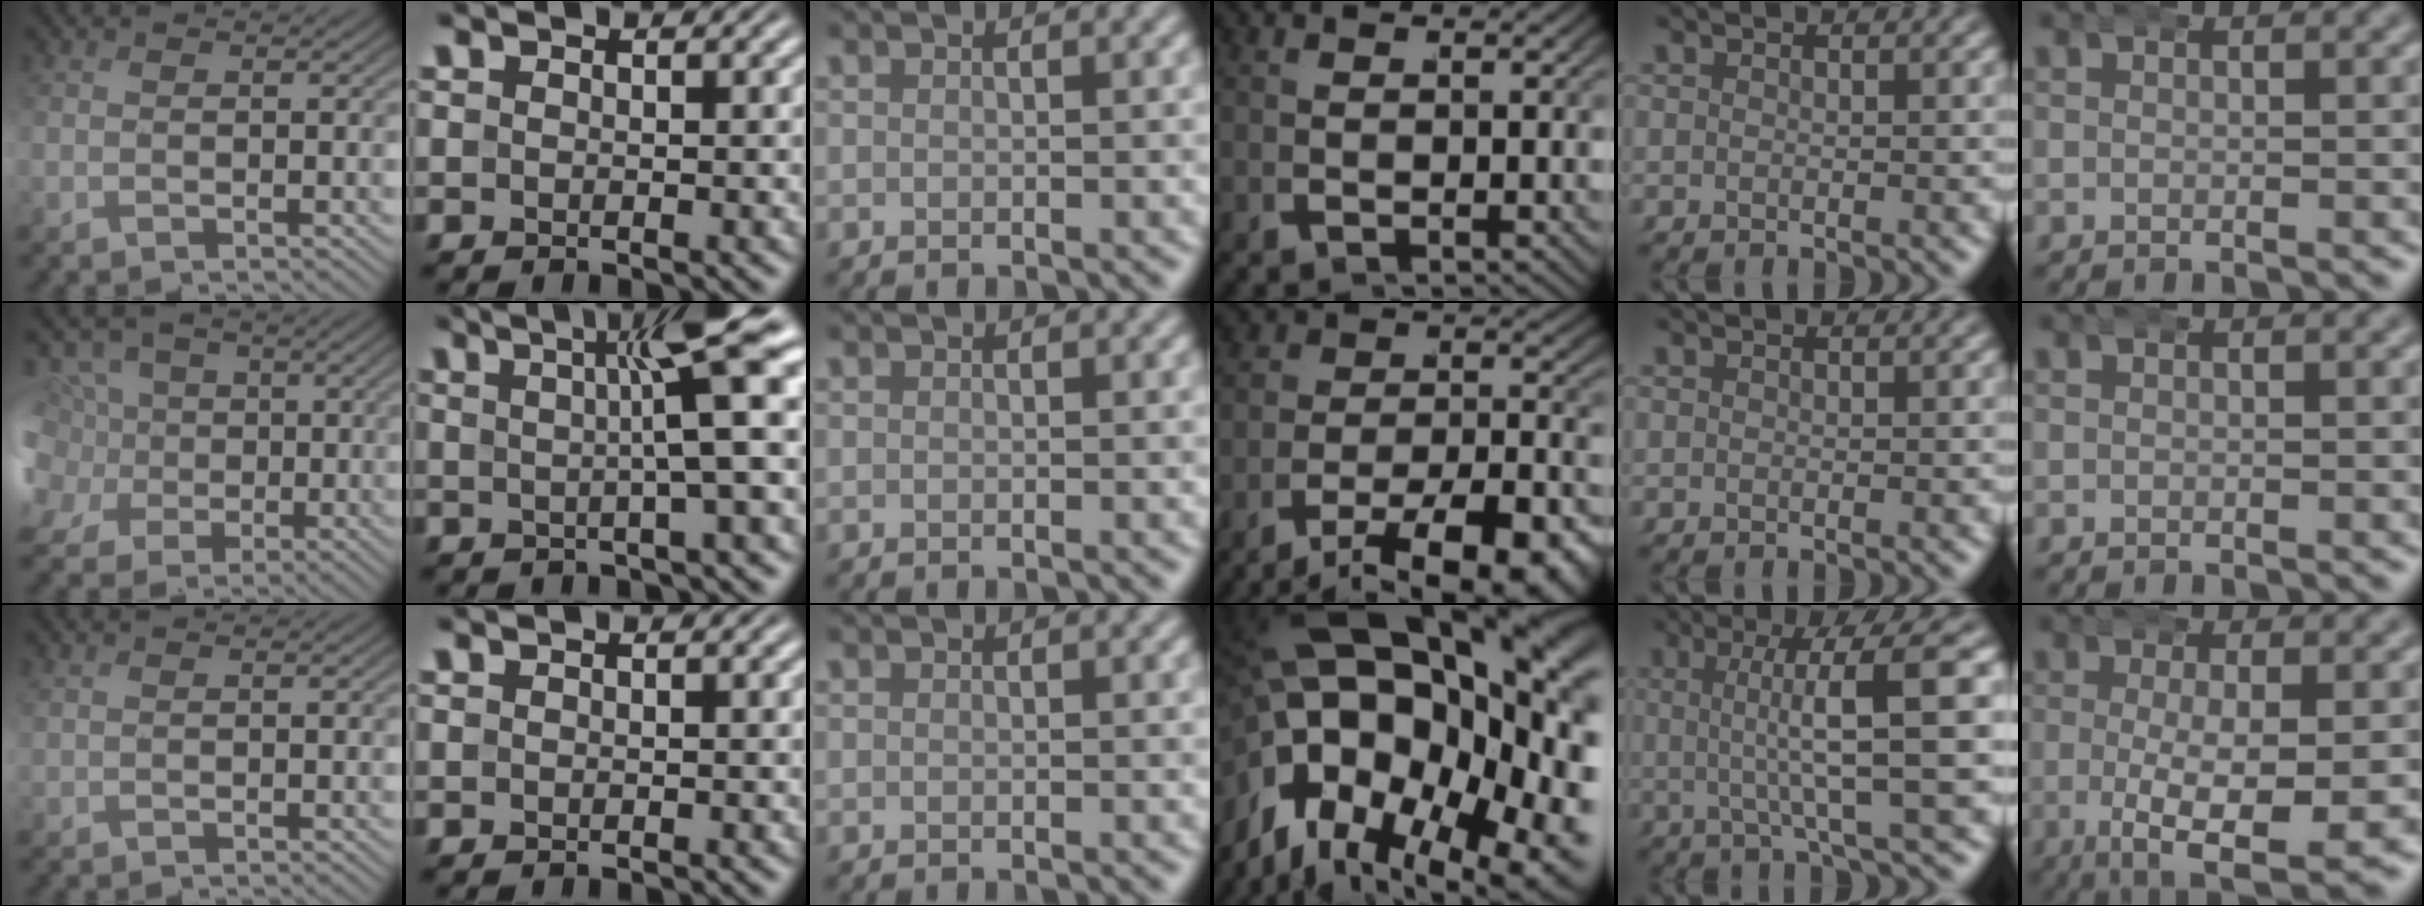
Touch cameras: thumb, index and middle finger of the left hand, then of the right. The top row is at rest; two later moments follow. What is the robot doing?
{"motion": "wrap", "object": "bandana"}